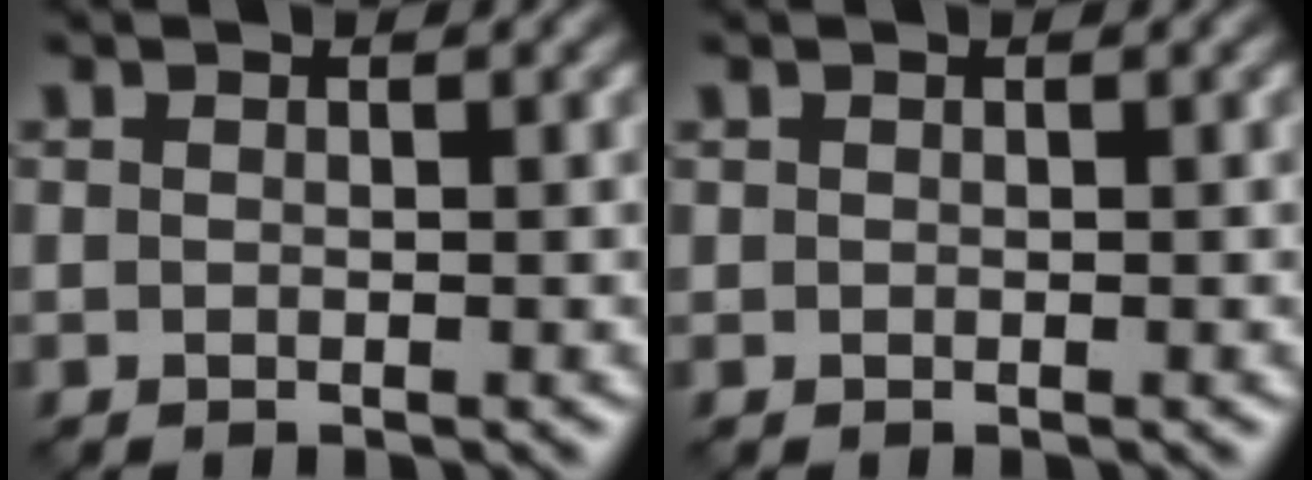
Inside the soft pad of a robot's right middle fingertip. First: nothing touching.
{"total": 0.0}